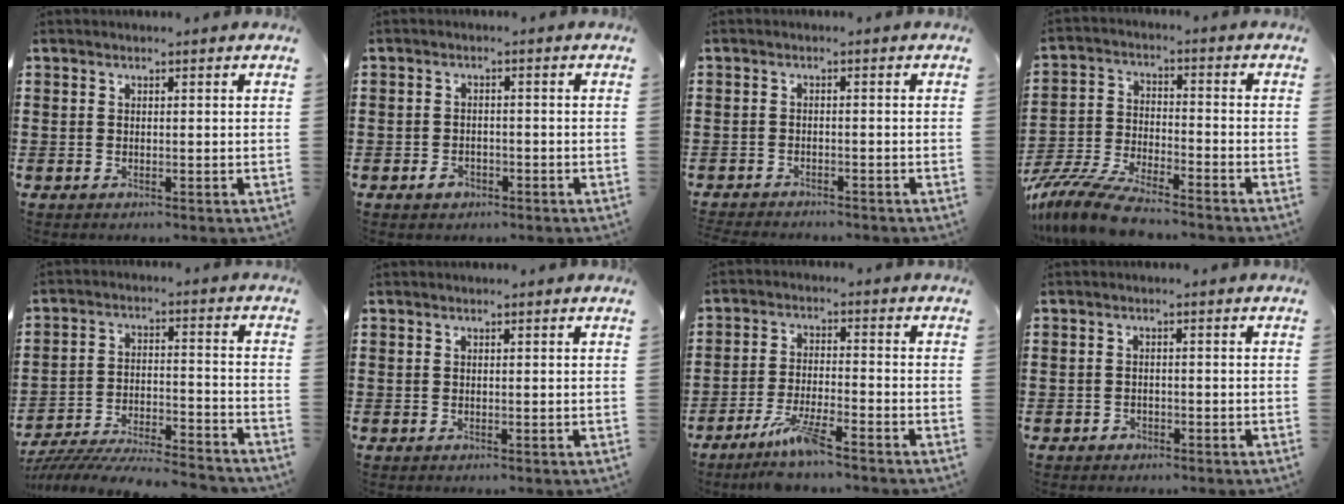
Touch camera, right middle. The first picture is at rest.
{"total": 1.9, "force": [-1.4, 1.1, 0.7], "torque": [-0.018, 0.000, -0.028]}
{"total": 2.0, "force": [-2.0, 0.2, -0.1], "torque": [-0.005, -0.001, -0.045]}
{"total": 9.2, "force": [-8.4, 1.0, 3.4], "torque": [-0.081, 0.008, -0.168]}
{"total": 7.6, "force": [-7.4, 0.6, 1.9], "torque": [-0.034, 0.006, -0.145]}
{"total": 0.0}
{"total": 6.6, "force": [-5.1, 0.6, 4.1], "torque": [-0.090, -0.012, -0.096]}
{"total": 1.3, "force": [-1.1, 0.7, 0.1], "torque": [-0.006, 0.001, -0.025]}